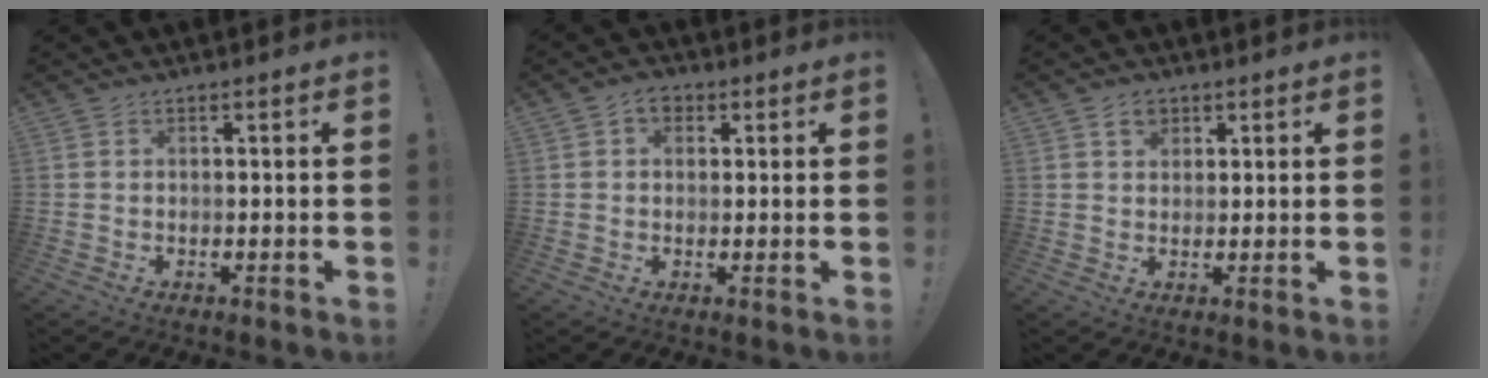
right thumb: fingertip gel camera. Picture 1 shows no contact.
{"total": 4.3, "force": [1.6, 3.3, 2.3], "torque": [-0.024, -0.002, 0.028]}
{"total": 4.0, "force": [2.2, 3.1, 1.4], "torque": [-0.004, -0.009, 0.036]}